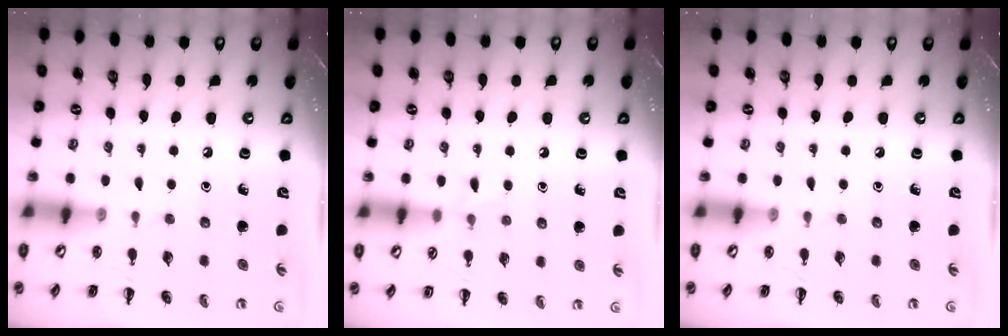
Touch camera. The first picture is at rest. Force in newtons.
{"total": 5.5, "press": 5.1, "slide": 2.1}
{"total": 0.0}